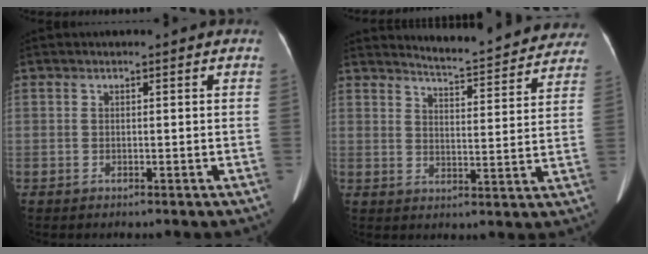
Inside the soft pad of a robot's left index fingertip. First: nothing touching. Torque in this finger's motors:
{"motor_torque": [0.48, -0.58, 0.00, -0.01]}